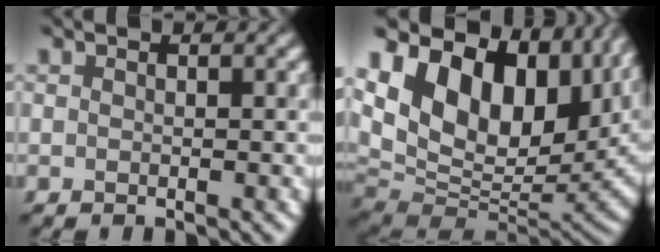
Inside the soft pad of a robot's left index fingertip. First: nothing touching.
{"total": 18.1, "force": [6.4, 11.1, 12.8], "torque": [-0.227, 0.012, 0.135]}